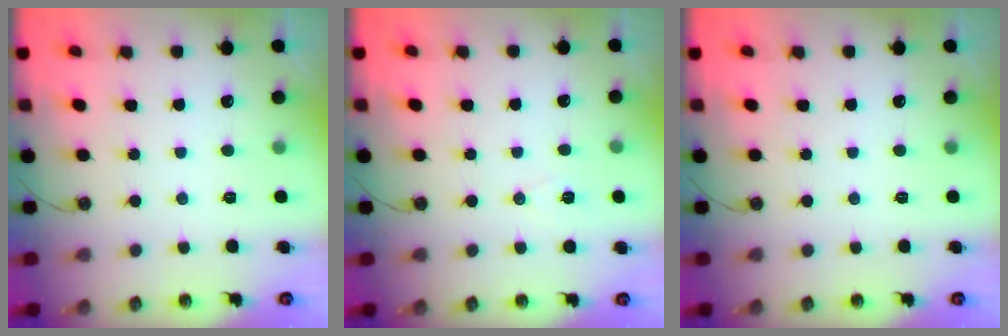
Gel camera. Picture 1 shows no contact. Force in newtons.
{"total": 6.5, "press": 4.8, "slide": 4.4}
{"total": 0.0}